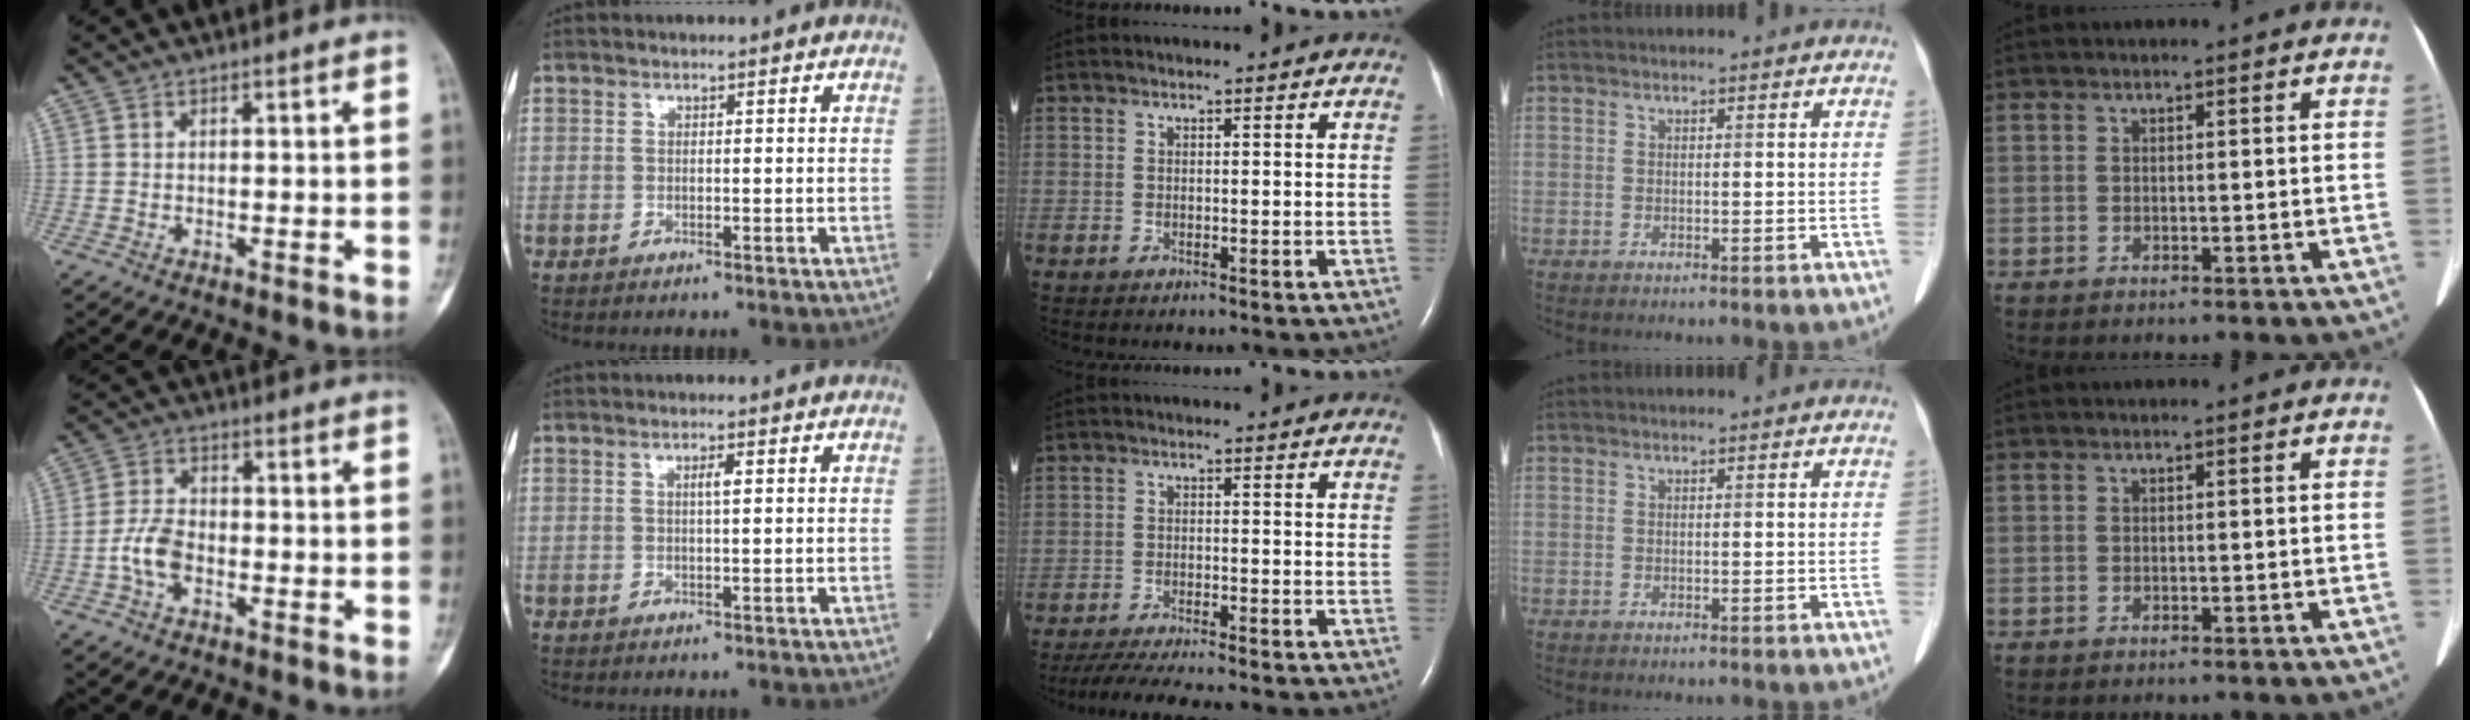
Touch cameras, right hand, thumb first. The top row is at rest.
{"thumb": {"total": 5.7, "force": [-2.0, 3.4, 4.1], "torque": [-0.084, 0.020, -0.043]}, "index": {"total": 1.4, "force": [0.4, 0.1, 1.4], "torque": [-0.026, 0.002, 0.005]}, "middle": {"total": 9.0, "force": [-7.9, -0.1, 4.3], "torque": [-0.061, -0.023, -0.127]}}